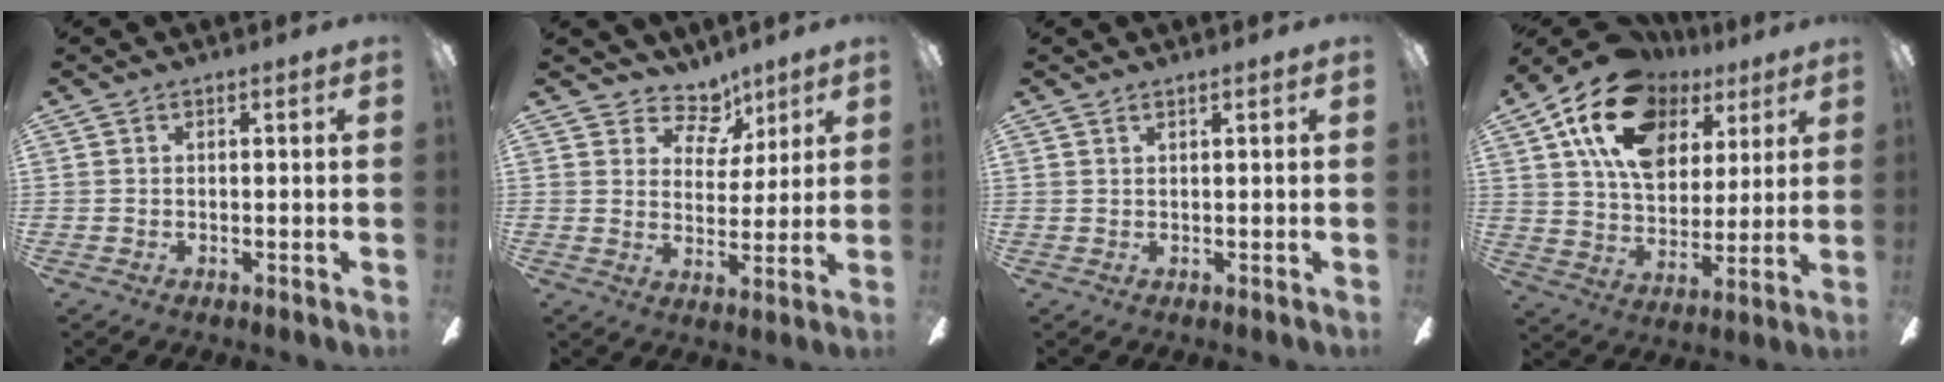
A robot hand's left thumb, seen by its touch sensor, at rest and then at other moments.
{"total": 8.2, "force": [5.8, 5.2, 2.4], "torque": [-0.025, -0.042, 0.105]}
{"total": 0.8, "force": [0.6, 0.0, 0.5], "torque": [-0.012, 0.000, 0.010]}
{"total": 19.2, "force": [9.8, 12.7, 10.5], "torque": [-0.187, -0.022, 0.181]}